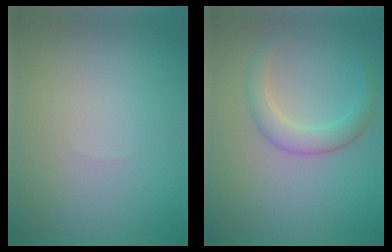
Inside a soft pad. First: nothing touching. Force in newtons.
{"total": 2.8, "press": 2.8, "slide": 0.2}